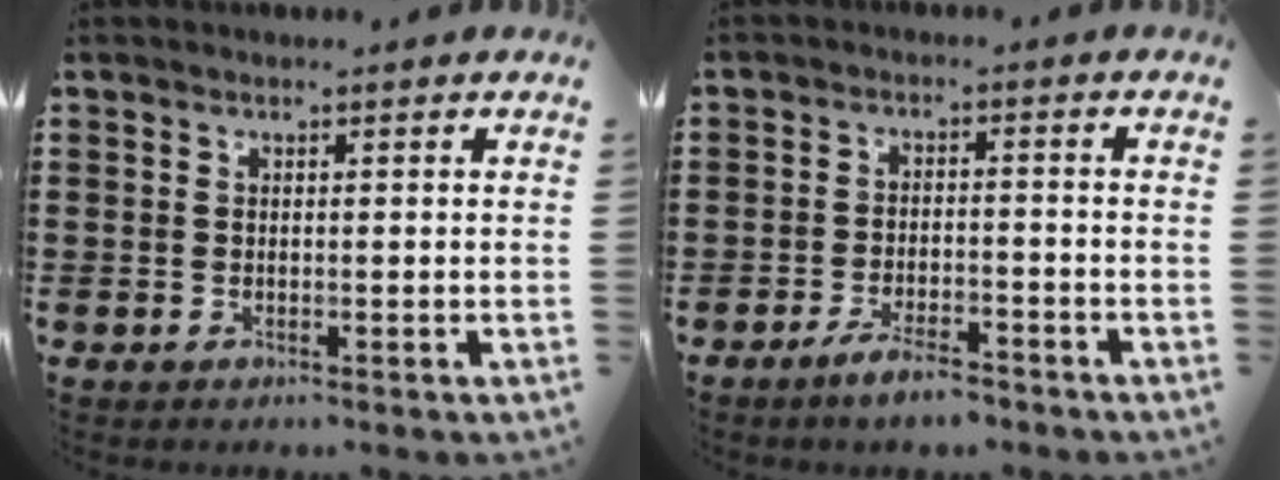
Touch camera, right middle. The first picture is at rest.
{"total": 4.2, "force": [-3.5, 0.8, 2.1], "torque": [-0.043, 0.002, -0.067]}